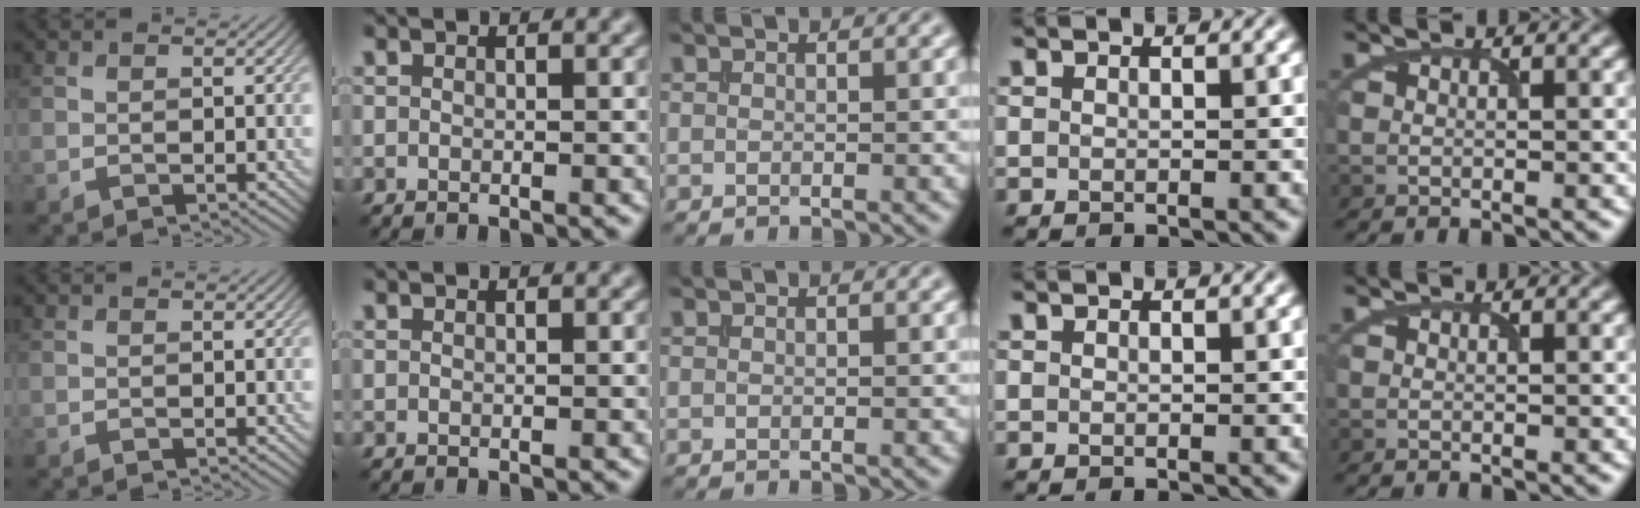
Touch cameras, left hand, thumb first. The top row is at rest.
{}